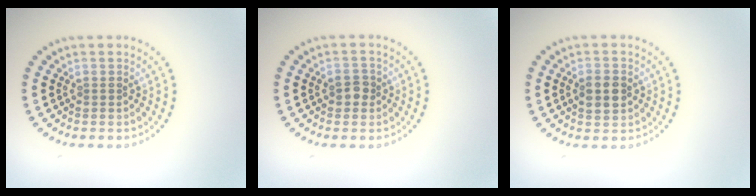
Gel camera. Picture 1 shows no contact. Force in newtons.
{"total": 1.6, "press": 1.5, "slide": 0.4}
{"total": 2.9, "press": 2.9, "slide": 0.1}